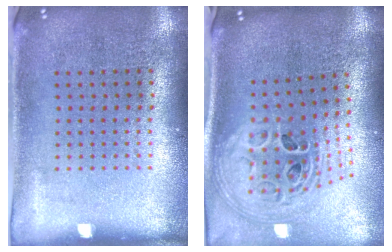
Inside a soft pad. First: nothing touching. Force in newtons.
{"total": 2.9, "press": 2.1, "slide": 2.1}